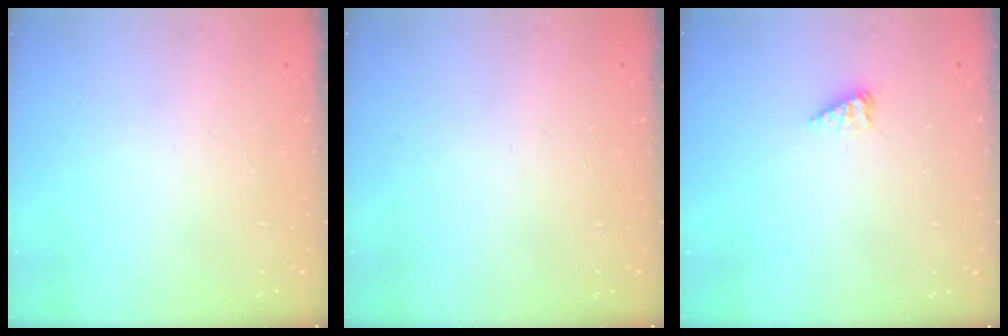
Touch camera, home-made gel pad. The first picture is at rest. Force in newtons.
{"total": 0.0}
{"total": 3.0, "press": 3.0, "slide": 0.4}